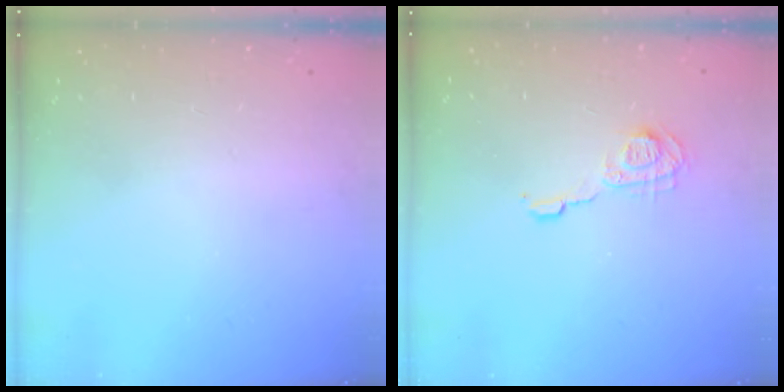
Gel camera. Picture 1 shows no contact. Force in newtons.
{"total": 8.0, "press": 8.0, "slide": 0.1}